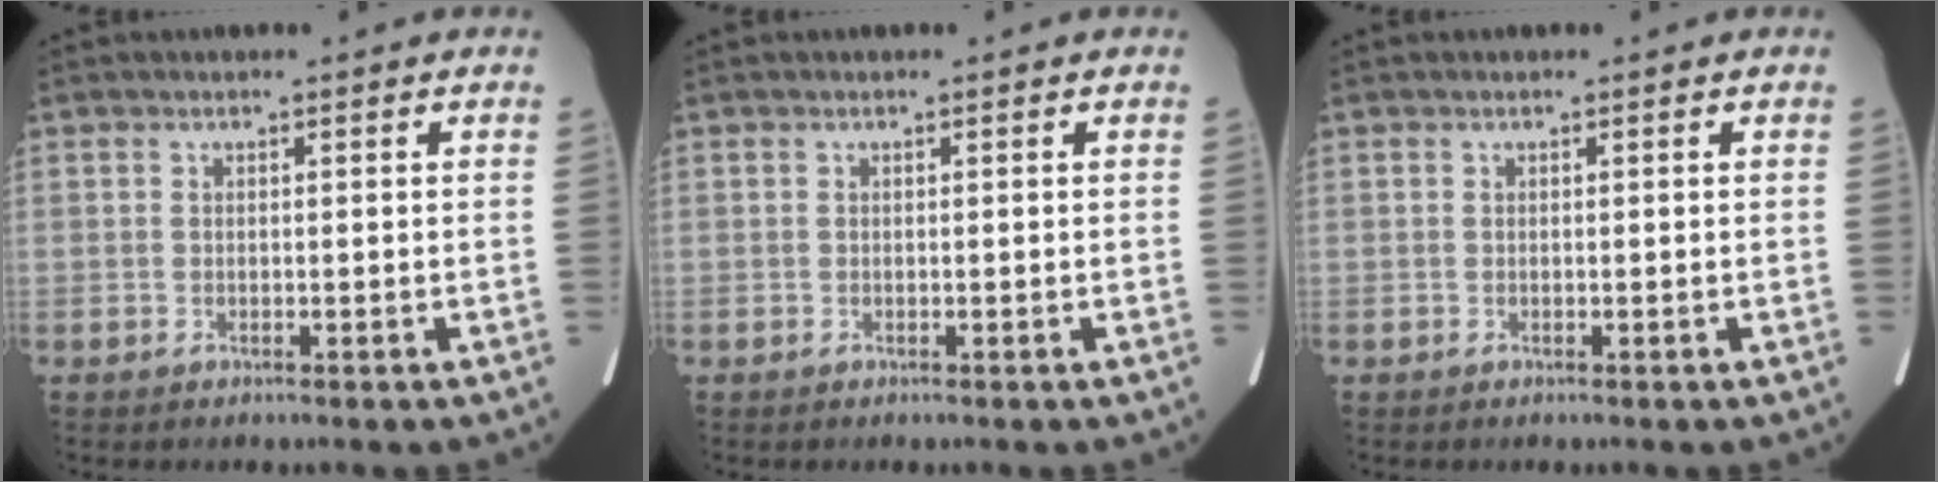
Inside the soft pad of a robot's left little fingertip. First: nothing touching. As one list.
[{"total": 0.0}, {"total": 0.0}]